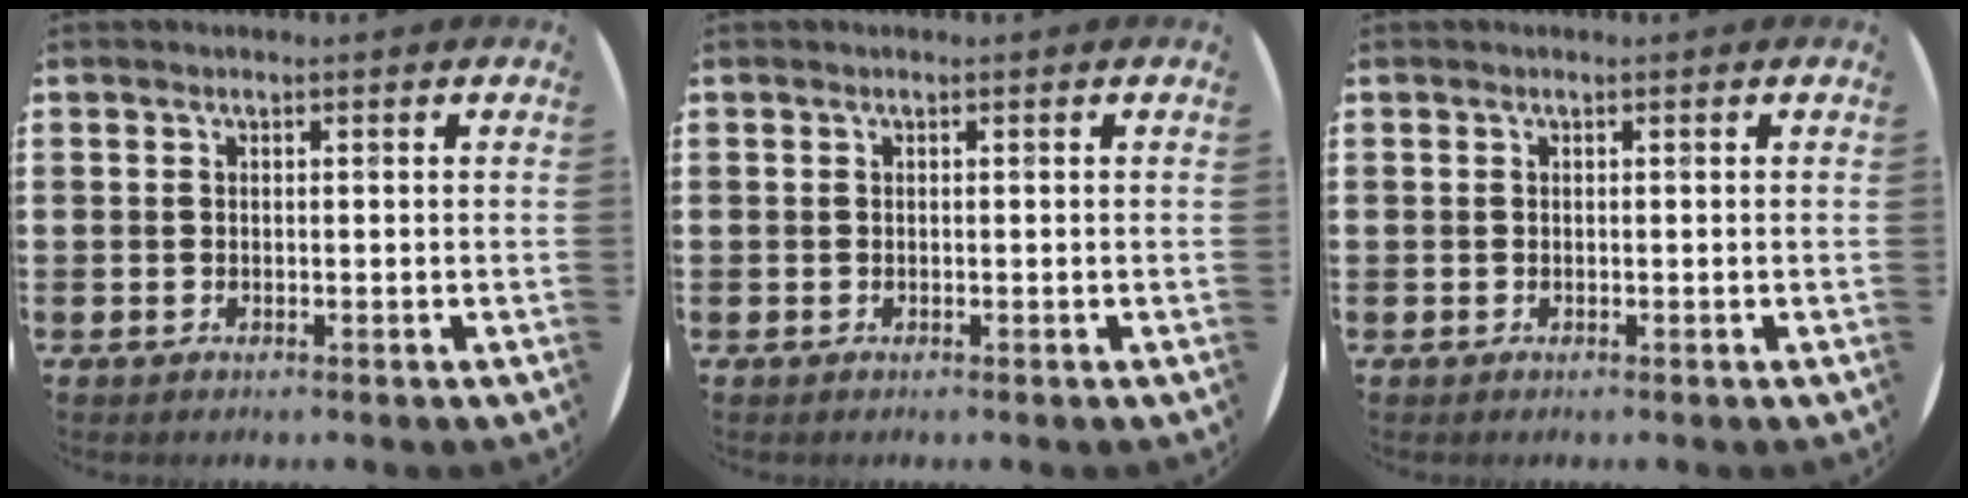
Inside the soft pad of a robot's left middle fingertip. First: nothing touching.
{"total": 0.0}
{"total": 0.0}